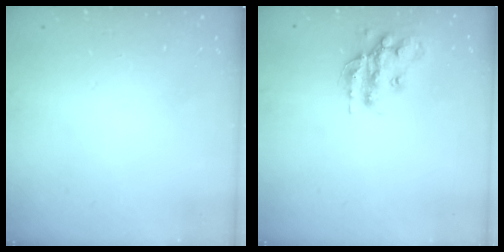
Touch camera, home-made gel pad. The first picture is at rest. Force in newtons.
{"total": 15.4, "press": 15.4, "slide": 1.0}